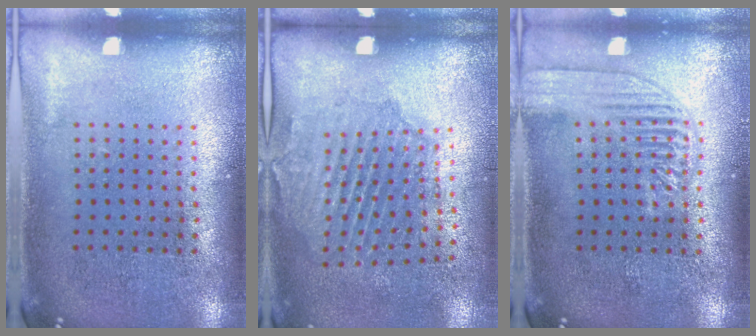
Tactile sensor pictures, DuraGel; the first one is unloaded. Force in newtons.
{"total": 1.8, "press": 1.5, "slide": 0.9}
{"total": 2.5, "press": 2.5, "slide": 0.3}